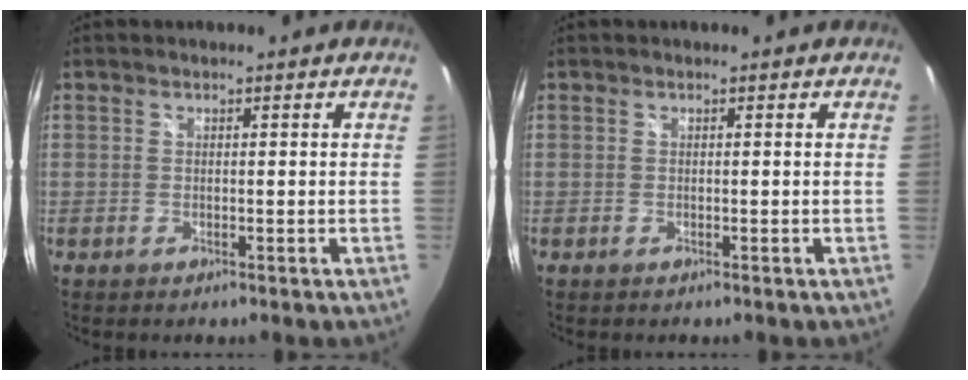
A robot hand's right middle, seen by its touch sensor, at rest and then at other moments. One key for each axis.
{"total": 0.0}